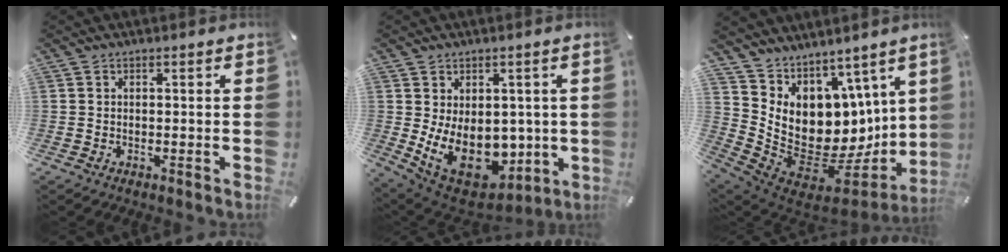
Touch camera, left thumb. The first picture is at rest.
{"total": 15.5, "force": [-0.4, 11.7, 10.1], "torque": [-0.152, -0.032, 0.011]}
{"total": 10.9, "force": [0.7, 9.4, 5.6], "torque": [-0.113, -0.068, 0.024]}